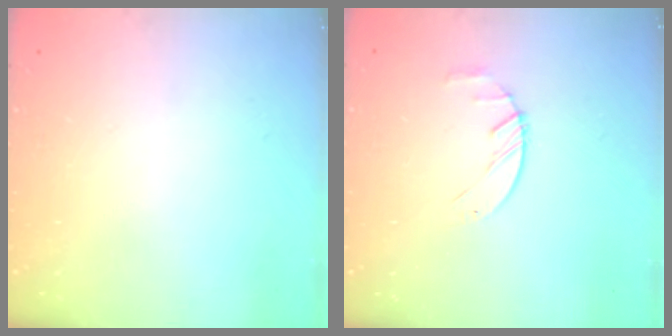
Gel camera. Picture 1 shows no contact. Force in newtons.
{"total": 1.9, "press": 1.9, "slide": 0.3}